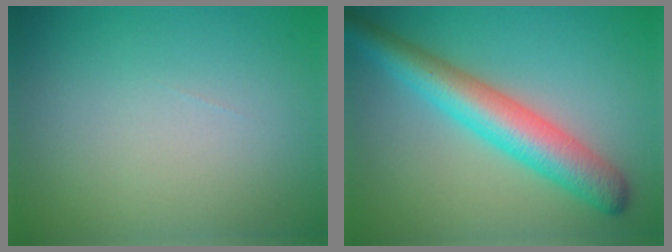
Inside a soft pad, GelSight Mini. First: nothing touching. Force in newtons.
{"total": 6.3, "press": 6.3, "slide": 0.1}